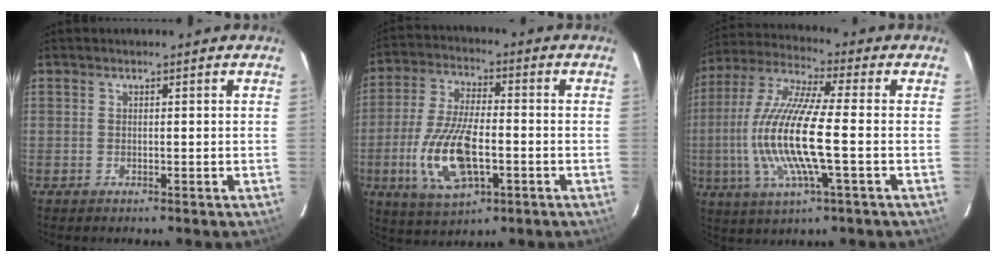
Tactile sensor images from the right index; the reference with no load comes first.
{"total": 14.5, "force": [-4.0, 6.0, 12.6], "torque": [-0.267, -0.008, -0.069]}
{"total": 16.3, "force": [-2.5, 2.2, 16.0], "torque": [-0.319, -0.006, -0.049]}